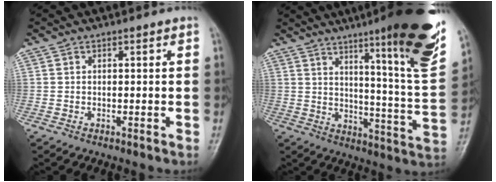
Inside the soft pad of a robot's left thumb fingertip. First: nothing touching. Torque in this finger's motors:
{"motor_torque": [1.07, 0.27, 1.52, -1.25, 0.30]}